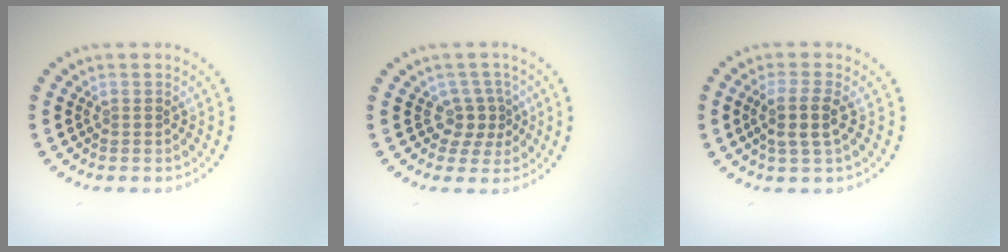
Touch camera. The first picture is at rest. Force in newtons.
{"total": 2.4, "press": 1.7, "slide": 1.7}
{"total": 2.8, "press": 2.4, "slide": 1.4}